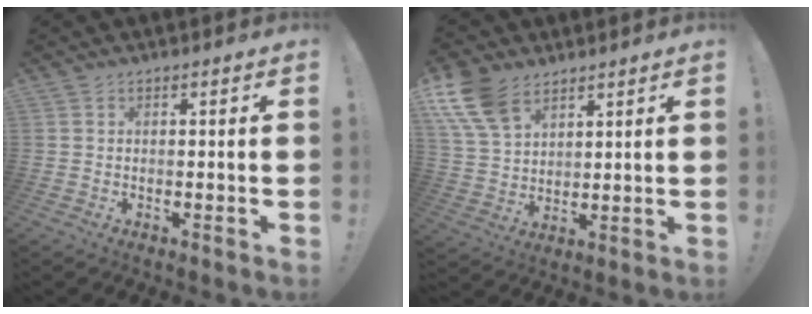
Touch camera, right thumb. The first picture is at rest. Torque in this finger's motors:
{"motor_torque": [0.65, 0.88, 0.66, 1.08, 0.28]}